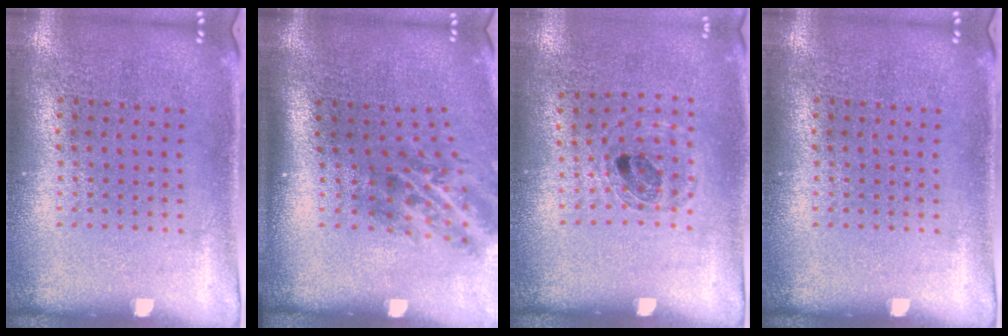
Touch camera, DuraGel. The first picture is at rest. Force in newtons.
{"total": 2.1, "press": 1.4, "slide": 1.6}
{"total": 0.9, "press": 0.9, "slide": 0.2}
{"total": 0.0}